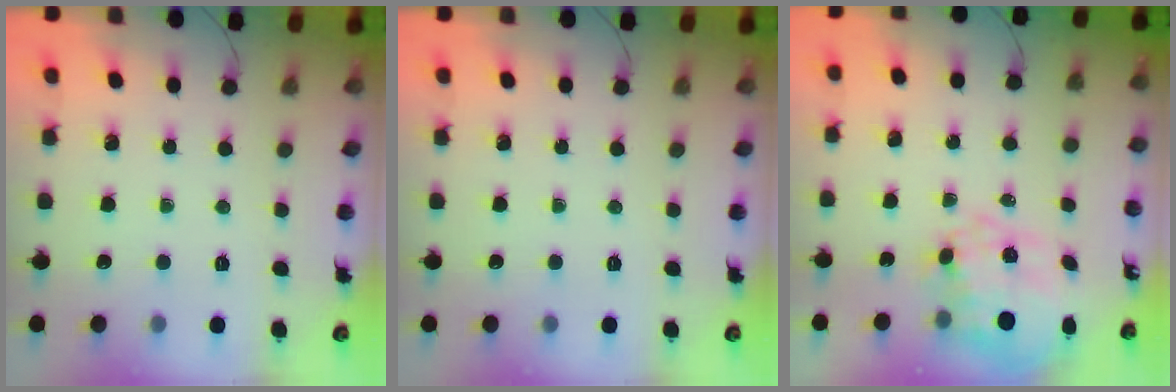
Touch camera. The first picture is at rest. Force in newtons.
{"total": 0.0}
{"total": 10.8, "press": 10.5, "slide": 2.7}